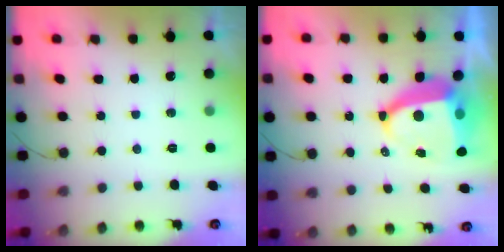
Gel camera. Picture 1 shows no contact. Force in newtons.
{"total": 10.2, "press": 10.1, "slide": 1.2}